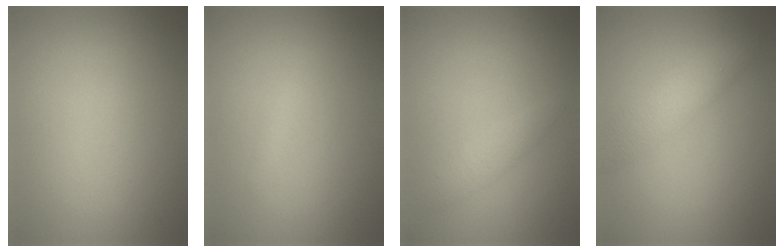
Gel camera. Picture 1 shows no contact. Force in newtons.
{"total": 0.7, "press": 0.7, "slide": 0.0}
{"total": 1.4, "press": 1.4, "slide": 0.0}
{"total": 3.3, "press": 3.3, "slide": 0.1}